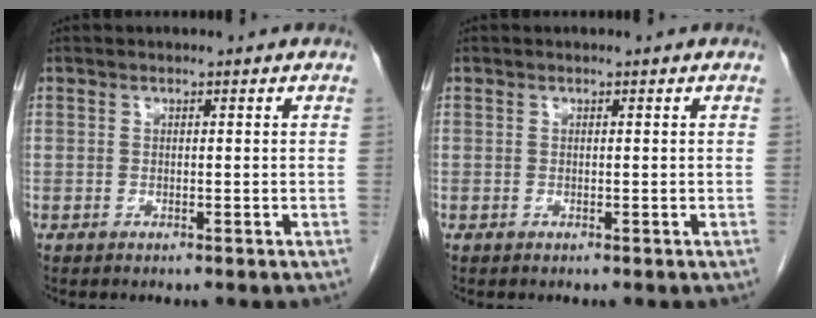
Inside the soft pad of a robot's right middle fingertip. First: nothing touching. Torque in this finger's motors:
{"motor_torque": [0.21, -0.07, 0.00, -0.02]}